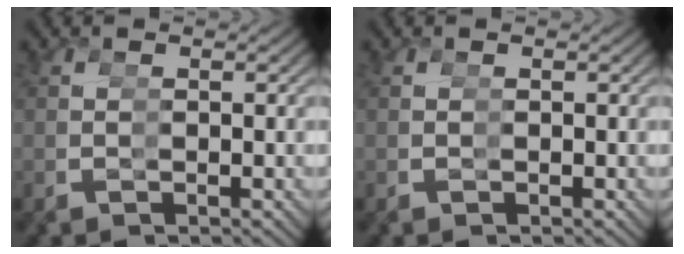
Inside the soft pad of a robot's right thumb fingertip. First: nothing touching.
{"total": 0.0}